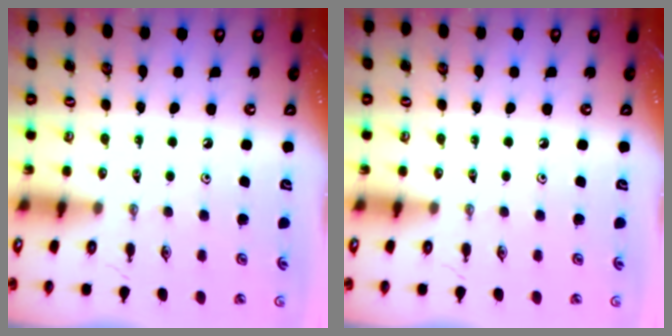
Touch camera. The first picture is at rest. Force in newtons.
{"total": 0.0}